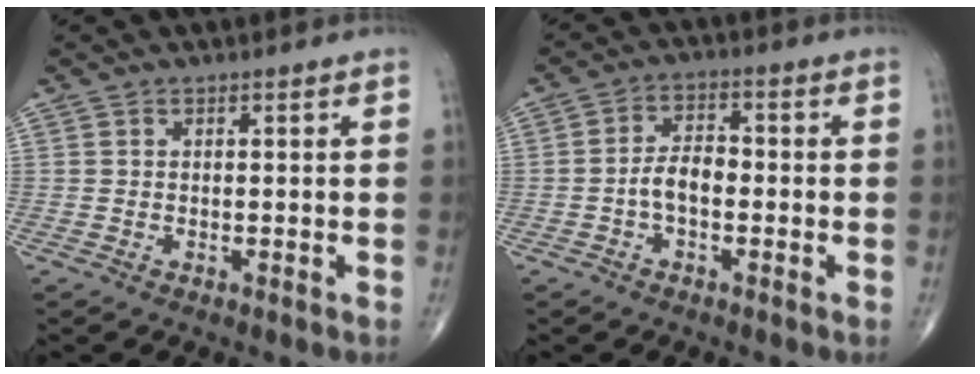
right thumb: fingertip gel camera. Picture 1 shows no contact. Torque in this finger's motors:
{"motor_torque": [0.95, 0.88, 0.62, -0.24, 0.06]}